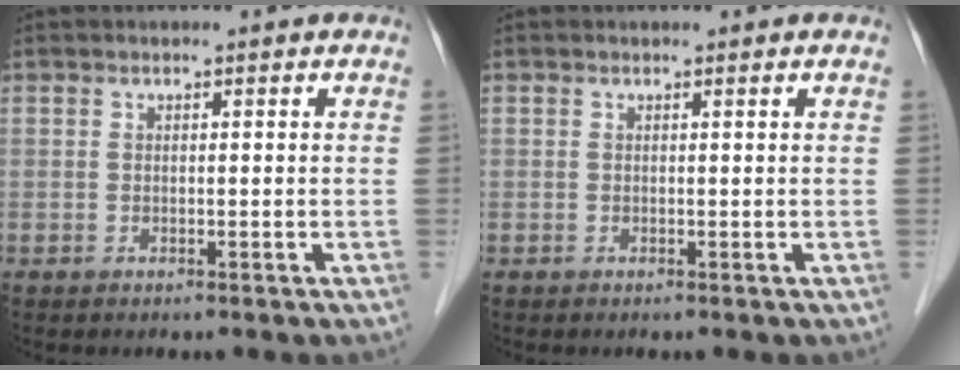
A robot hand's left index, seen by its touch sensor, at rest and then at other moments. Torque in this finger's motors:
{"motor_torque": [-0.05, -0.12, 0.01, -0.01]}